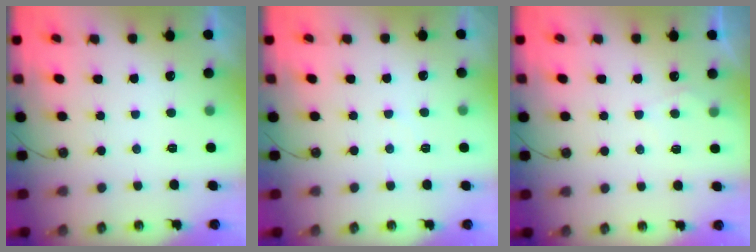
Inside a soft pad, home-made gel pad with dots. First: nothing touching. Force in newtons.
{"total": 2.4, "press": 2.4, "slide": 0.4}
{"total": 4.3, "press": 4.3, "slide": 0.5}